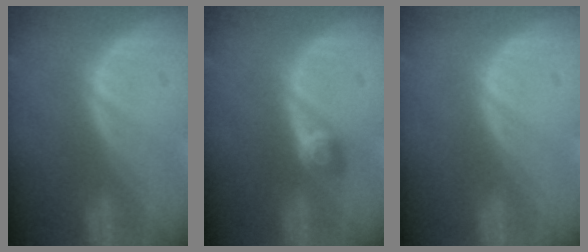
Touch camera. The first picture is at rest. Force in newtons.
{"total": 2.5, "press": 2.3, "slide": 1.0}
{"total": 0.0}